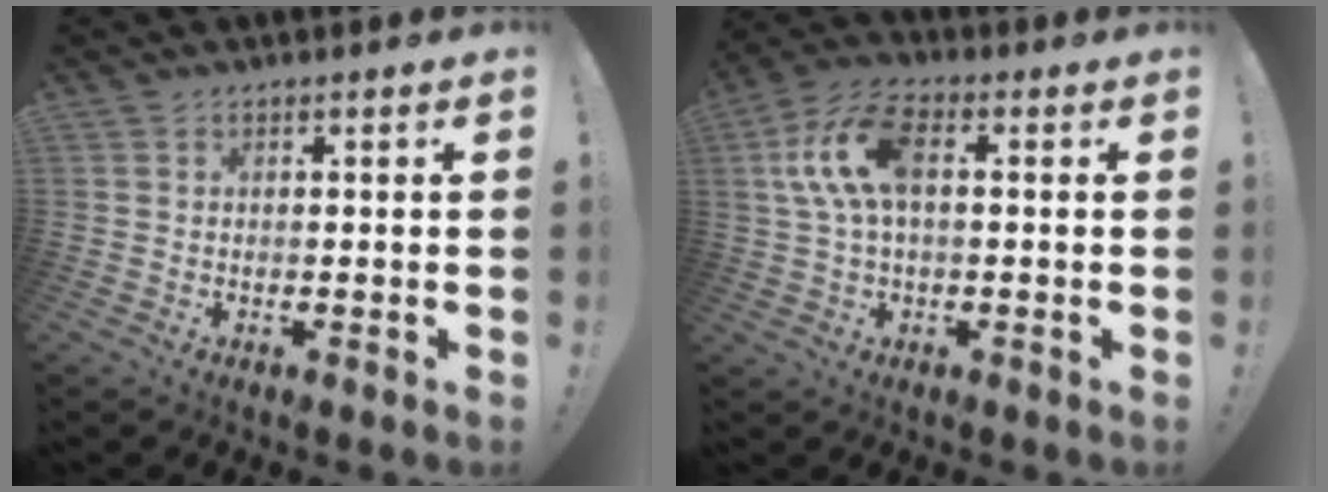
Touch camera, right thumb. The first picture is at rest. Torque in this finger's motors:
{"motor_torque": [0.08, 0.64, 0.12, 0.10, 0.07]}